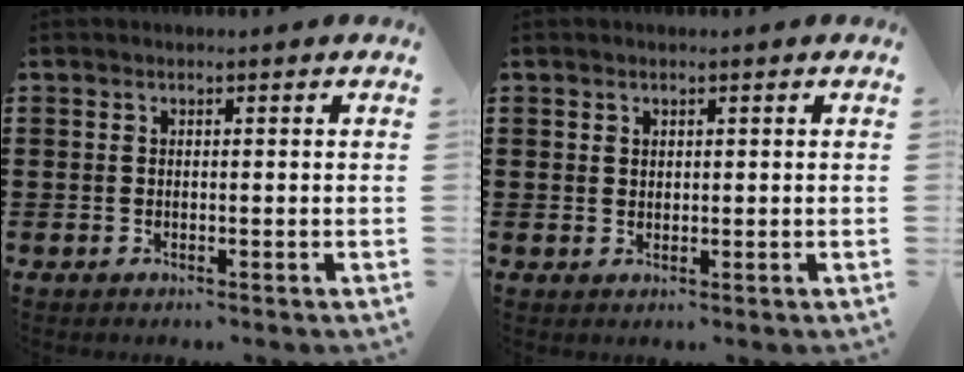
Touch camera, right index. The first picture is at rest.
{"total": 1.1, "force": [0.8, 0.8, 0.2], "torque": [-0.006, 0.003, 0.016]}